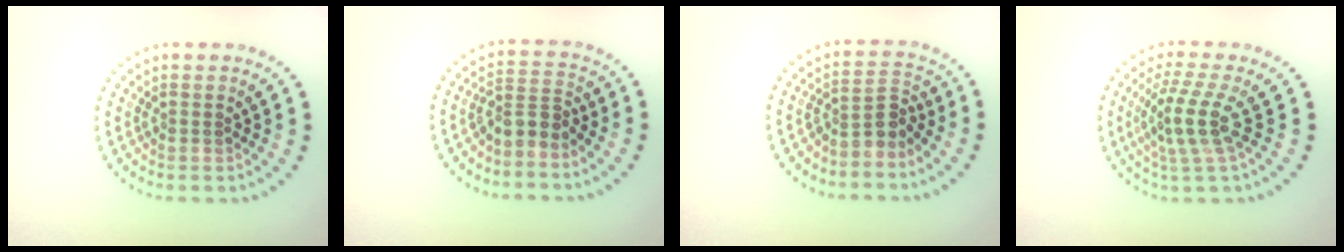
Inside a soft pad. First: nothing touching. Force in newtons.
{"total": 2.6, "press": 1.9, "slide": 1.8}
{"total": 2.8, "press": 2.1, "slide": 1.9}
{"total": 3.9, "press": 3.2, "slide": 2.3}